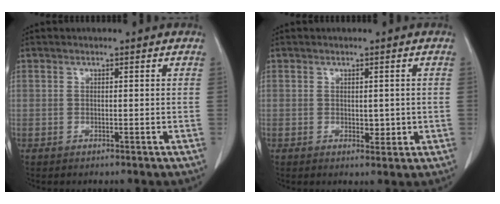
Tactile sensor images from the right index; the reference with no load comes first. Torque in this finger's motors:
{"motor_torque": [0.04, 0.06, -0.01, 0.05]}